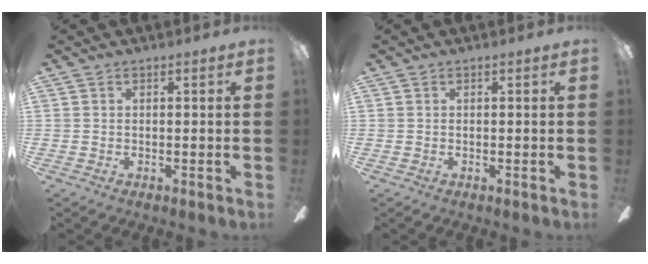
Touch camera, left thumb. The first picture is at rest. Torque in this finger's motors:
{"motor_torque": [0.00, 0.00, 0.00, 0.00, 0.00]}